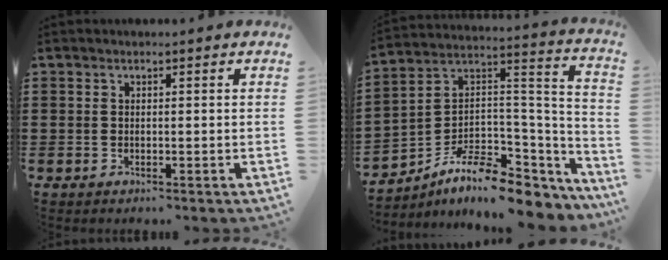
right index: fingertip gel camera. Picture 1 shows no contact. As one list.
[{"total": 9.4, "force": [-6.2, 4.5, 5.3], "torque": [-0.109, 0.003, -0.116]}]